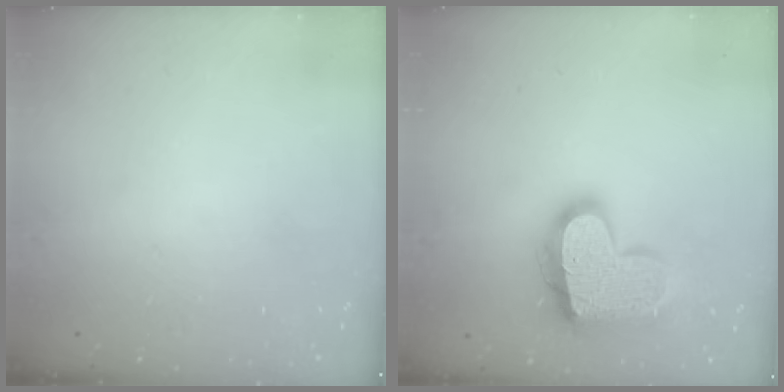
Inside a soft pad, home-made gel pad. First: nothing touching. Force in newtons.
{"total": 20.3, "press": 20.3, "slide": 1.4}